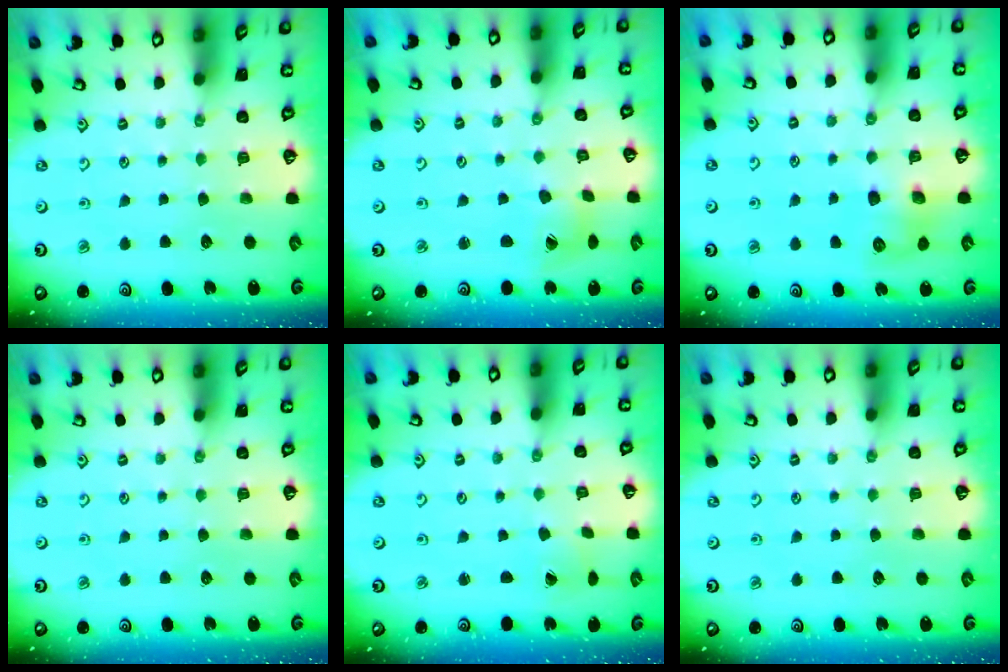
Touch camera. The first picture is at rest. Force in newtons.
{"total": 5.3, "press": 5.2, "slide": 0.6}
{"total": 8.4, "press": 8.4, "slide": 0.1}
{"total": 0.0}
{"total": 1.0, "press": 1.0, "slide": 0.1}
{"total": 0.0}